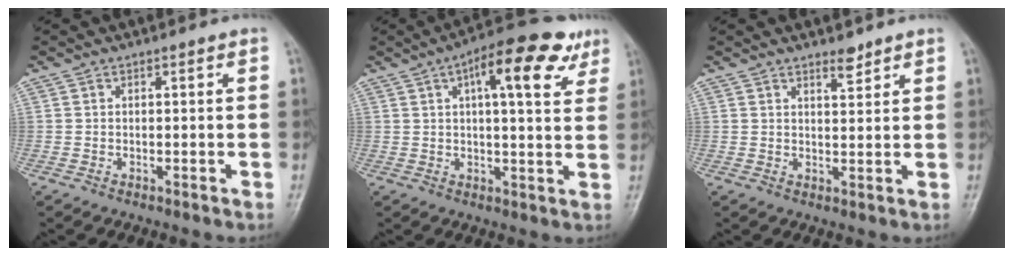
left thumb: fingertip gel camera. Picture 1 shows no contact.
{"total": 13.7, "force": [6.4, 4.7, 11.2], "torque": [-0.135, 0.001, 0.082]}
{"total": 2.8, "force": [2.3, 1.0, 1.4], "torque": [-0.013, -0.018, 0.038]}